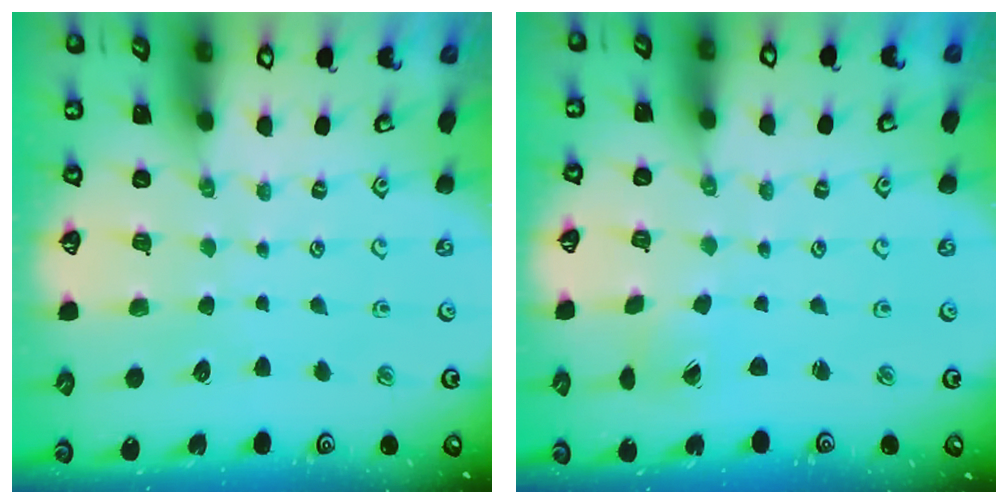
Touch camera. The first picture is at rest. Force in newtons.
{"total": 1.2, "press": 1.2, "slide": 0.1}